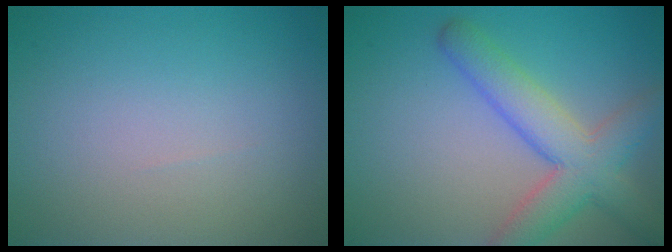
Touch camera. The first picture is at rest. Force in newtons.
{"total": 5.9, "press": 5.9, "slide": 0.2}